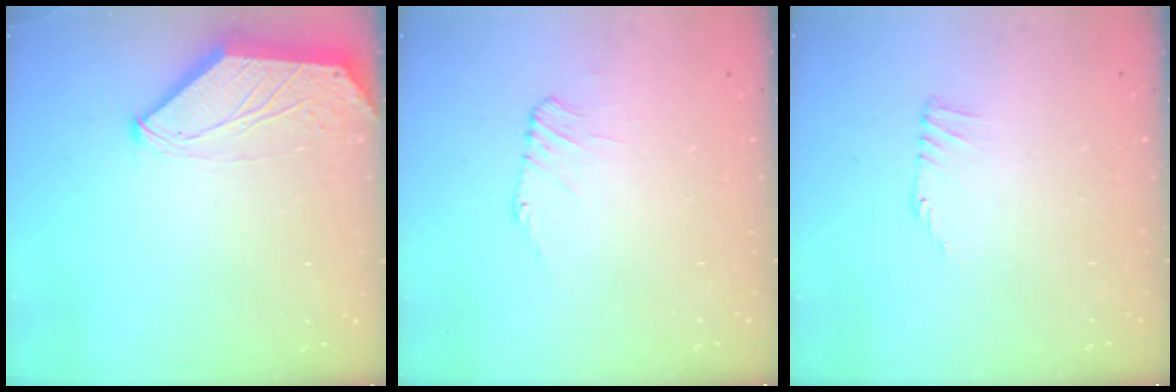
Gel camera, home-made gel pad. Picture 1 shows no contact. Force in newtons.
{"total": 1.1, "press": 1.1, "slide": 0.3}
{"total": 1.1, "press": 1.0, "slide": 0.2}